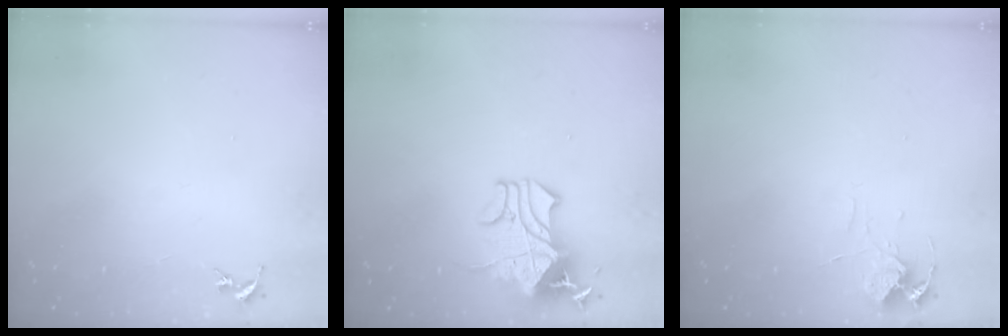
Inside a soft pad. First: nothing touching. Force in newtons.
{"total": 18.0, "press": 18.0, "slide": 0.2}
{"total": 7.1, "press": 7.1, "slide": 0.5}